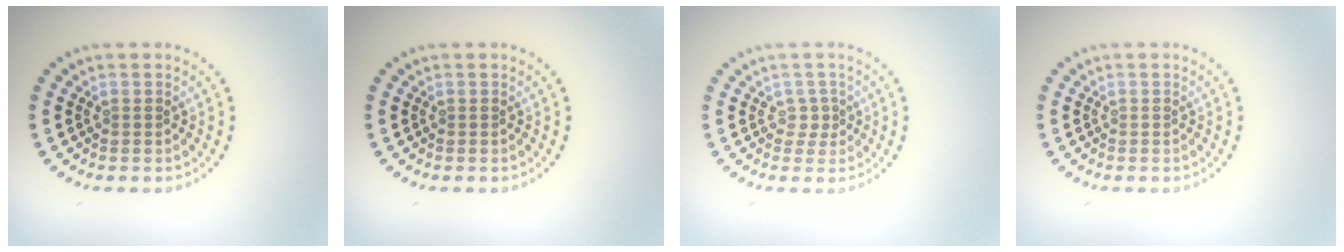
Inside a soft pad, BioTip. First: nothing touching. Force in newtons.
{"total": 0.0}
{"total": 1.0, "press": 0.8, "slide": 0.6}
{"total": 0.0}